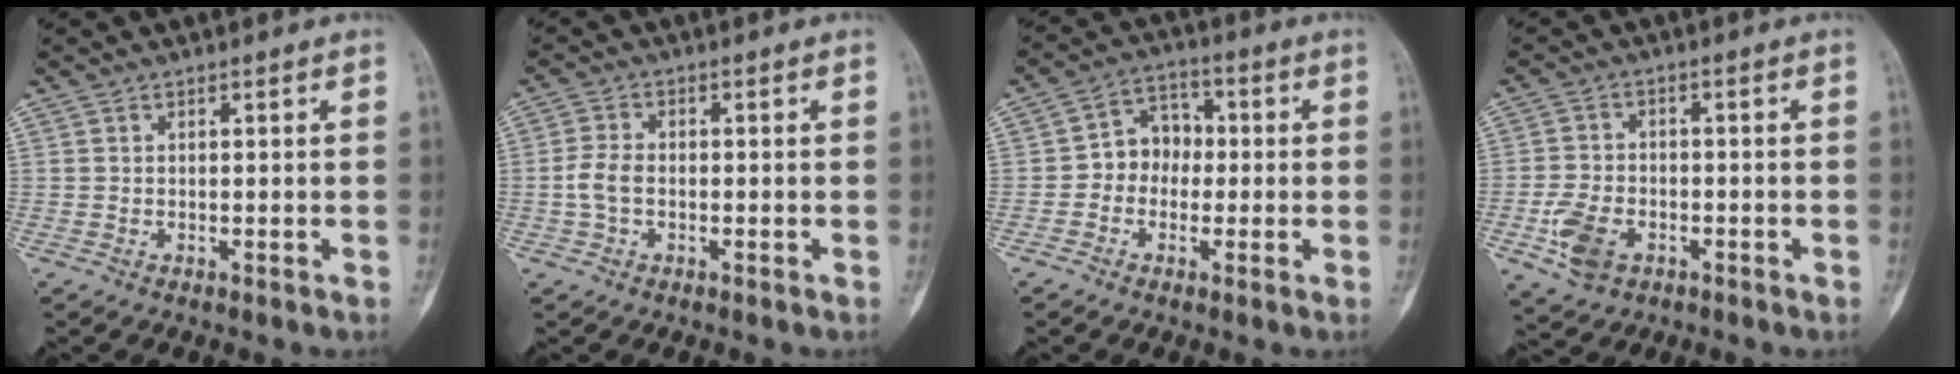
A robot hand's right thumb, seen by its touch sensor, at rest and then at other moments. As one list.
[{"total": 3.8, "force": [-0.7, 2.5, 2.7], "torque": [-0.059, 0.012, -0.018]}, {"total": 7.1, "force": [-0.8, 5.9, 3.8], "torque": [-0.026, 0.028, -0.030]}, {"total": 7.3, "force": [-3.0, 4.8, 4.6], "torque": [-0.087, 0.010, -0.052]}]